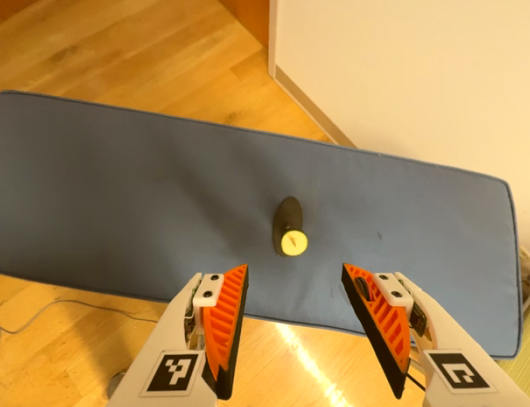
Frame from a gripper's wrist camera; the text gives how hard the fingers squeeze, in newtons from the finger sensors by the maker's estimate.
{"total": 0.0}